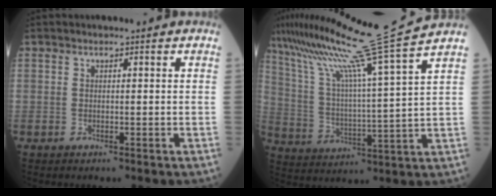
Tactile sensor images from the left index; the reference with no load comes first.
{"total": 19.4, "force": [15.9, -4.1, 10.4], "torque": [-0.182, -0.037, 0.254]}